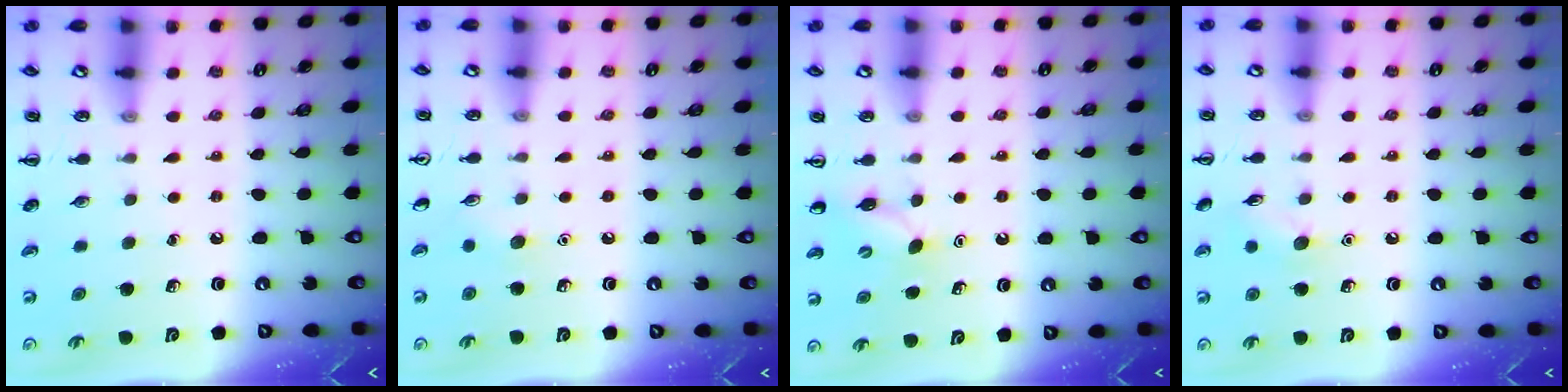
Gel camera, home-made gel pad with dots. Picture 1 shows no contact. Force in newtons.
{"total": 3.7, "press": 3.5, "slide": 1.1}
{"total": 4.7, "press": 4.5, "slide": 1.4}
{"total": 8.0, "press": 7.7, "slide": 2.1}